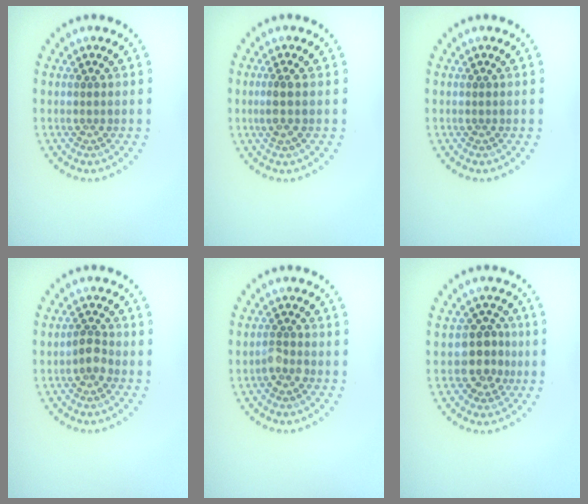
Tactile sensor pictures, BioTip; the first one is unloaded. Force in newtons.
{"total": 1.6, "press": 1.3, "slide": 1.0}
{"total": 0.0}
{"total": 1.5, "press": 1.3, "slide": 0.7}
{"total": 1.5, "press": 1.3, "slide": 0.9}
{"total": 2.9, "press": 2.6, "slide": 1.3}